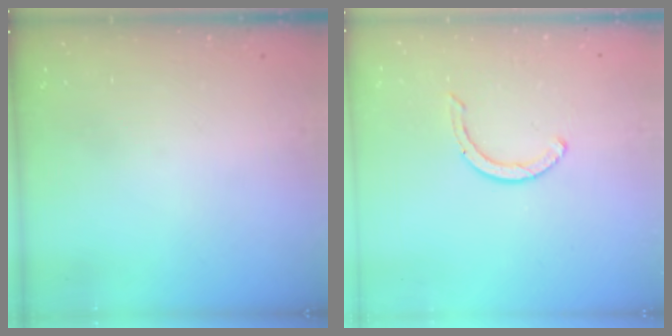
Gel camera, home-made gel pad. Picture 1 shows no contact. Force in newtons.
{"total": 2.9, "press": 2.9, "slide": 0.4}